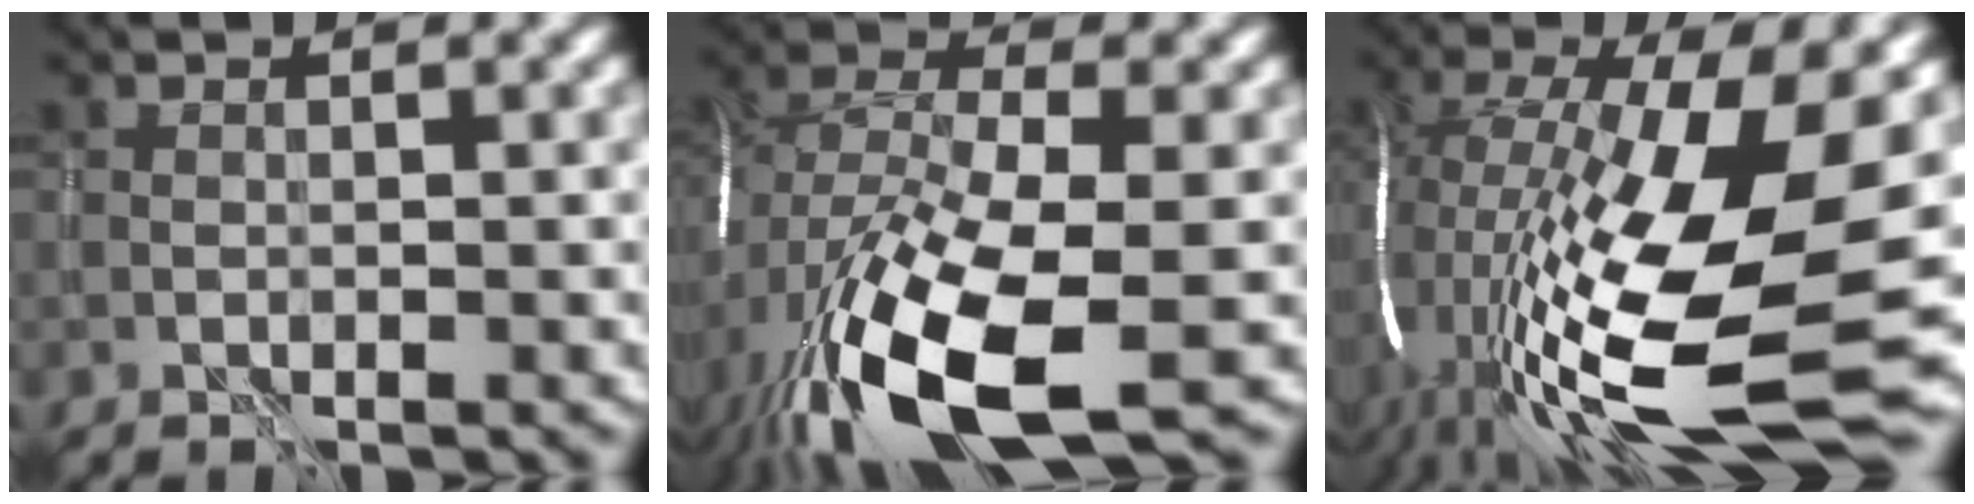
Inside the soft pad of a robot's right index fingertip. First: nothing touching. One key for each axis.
{"total": 16.1, "fx": -6.2, "fy": 7.3, "fz": 12.9, "tx": -0.281, "ty": -0.050, "tz": -0.105}
{"total": 19.3, "fx": -2.7, "fy": 6.1, "fz": 18.1, "tx": -0.350, "ty": -0.018, "tz": -0.041}